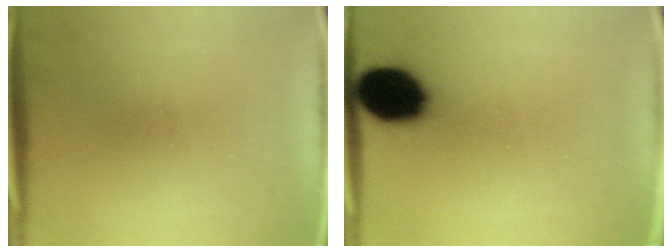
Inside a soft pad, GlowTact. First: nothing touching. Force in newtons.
{"total": 13.7}